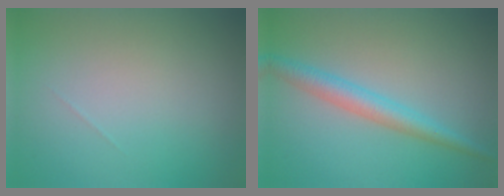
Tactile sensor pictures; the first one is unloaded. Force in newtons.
{"total": 3.0, "press": 3.0, "slide": 0.0}